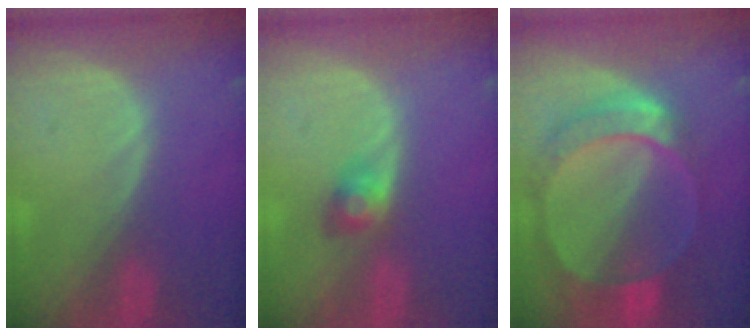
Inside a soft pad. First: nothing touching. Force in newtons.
{"total": 2.6, "press": 2.6, "slide": 0.1}
{"total": 9.5, "press": 8.2, "slide": 4.8}